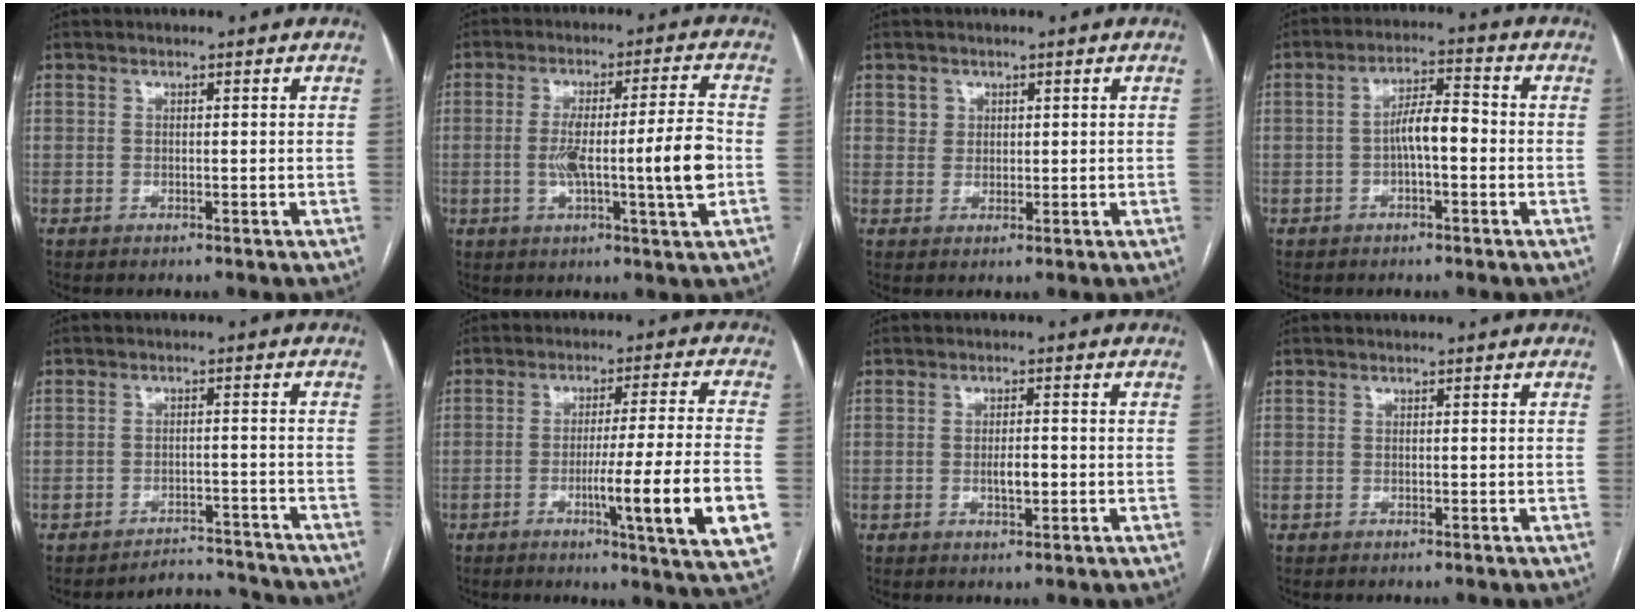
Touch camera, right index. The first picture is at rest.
{"total": 11.7, "force": [-1.7, -0.1, 11.6], "torque": [-0.193, 0.006, -0.027]}
{"total": 1.9, "force": [0.8, 1.7, 0.1], "torque": [0.008, 0.001, 0.010]}
{"total": 5.5, "force": [-0.9, 1.6, 5.2], "torque": [-0.092, 0.019, -0.016]}
{"total": 5.1, "force": [-4.8, 0.5, -1.4], "torque": [0.028, 0.022, -0.067]}
{"total": 15.1, "force": [-4.3, -1.1, 14.4], "torque": [-0.193, -0.021, -0.065]}
{"total": 2.8, "force": [-0.6, 0.8, 2.6], "torque": [-0.045, 0.001, -0.006]}
{"total": 0.0}